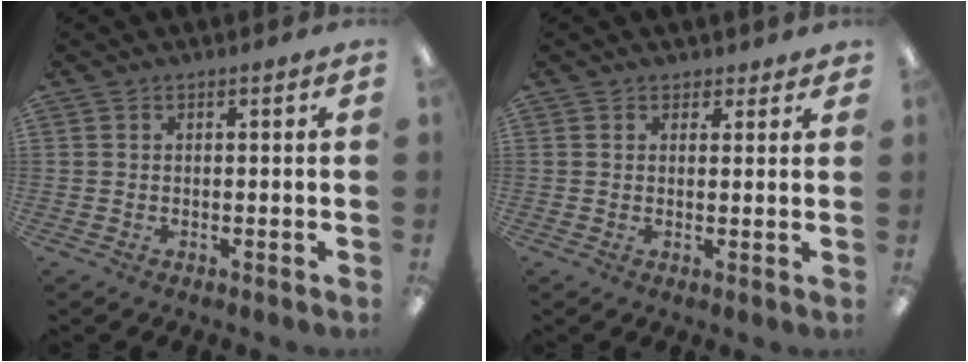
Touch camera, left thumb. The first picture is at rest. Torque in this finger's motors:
{"motor_torque": [-0.44, 0.14, -0.20, 0.00, -0.05]}